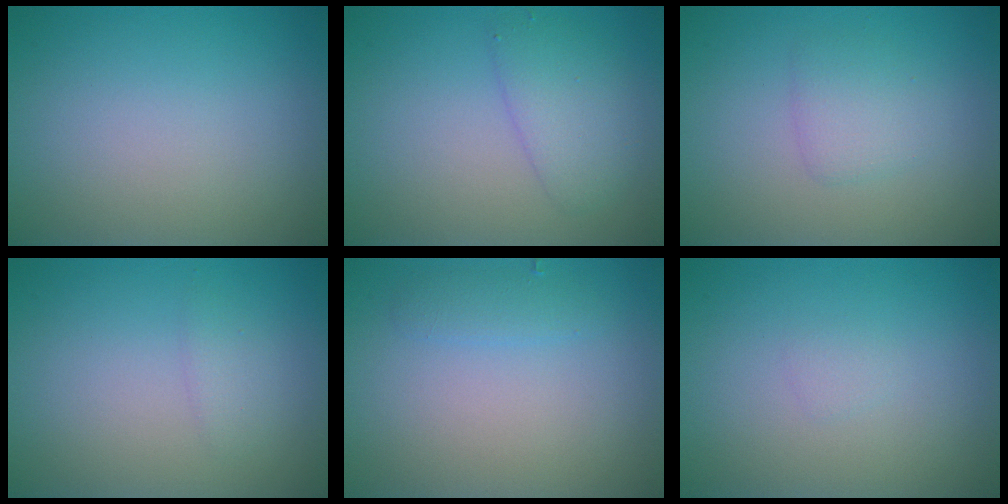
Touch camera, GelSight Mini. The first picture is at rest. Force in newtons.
{"total": 2.8, "press": 2.8, "slide": 0.1}
{"total": 1.9, "press": 1.9, "slide": 0.0}
{"total": 1.1, "press": 1.1, "slide": 0.1}
{"total": 1.3, "press": 1.3, "slide": 0.1}
{"total": 0.6, "press": 0.6, "slide": 0.0}